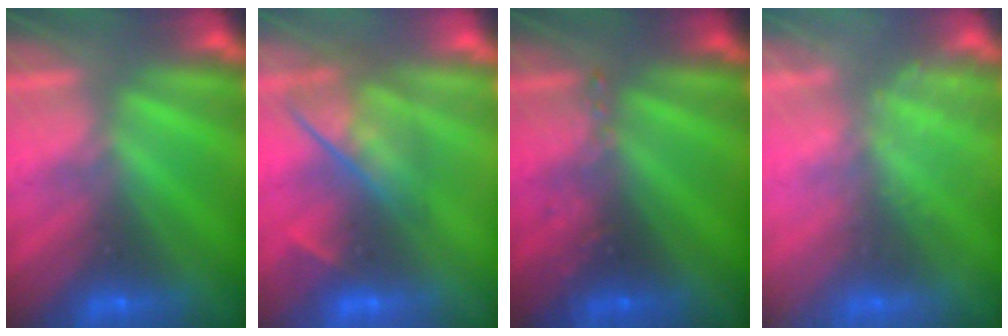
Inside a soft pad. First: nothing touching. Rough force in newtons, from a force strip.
{"total": 4.5}
{"total": 2.5}
{"total": 2.4}